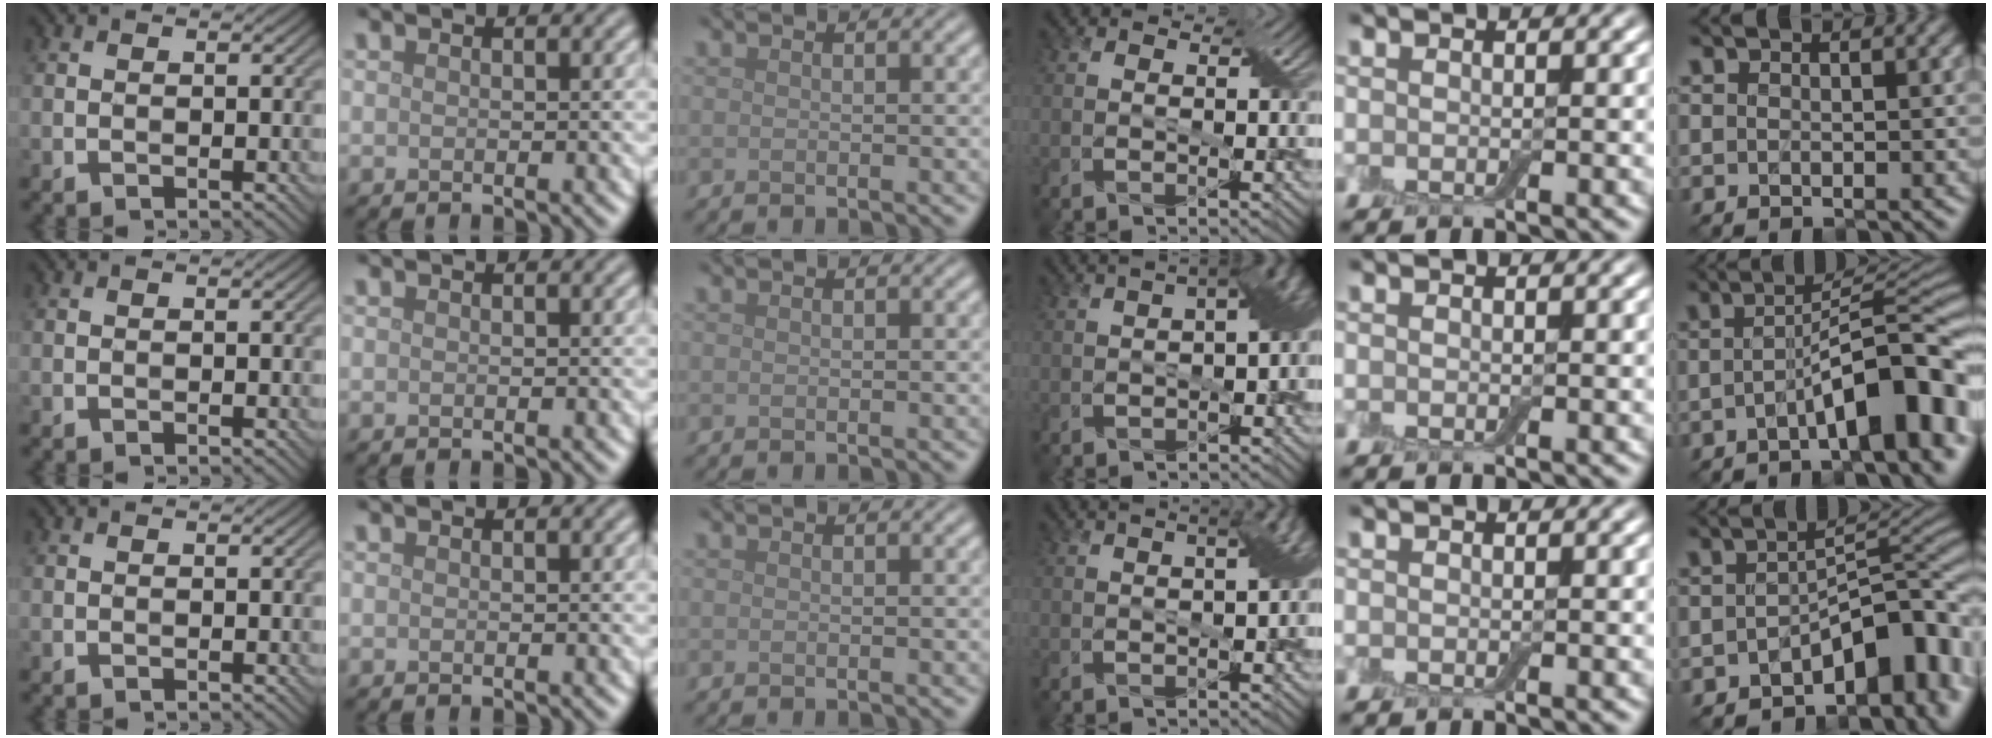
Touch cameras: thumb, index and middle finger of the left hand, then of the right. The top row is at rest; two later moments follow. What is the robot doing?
{"motion": "pour", "object": "bottle"}